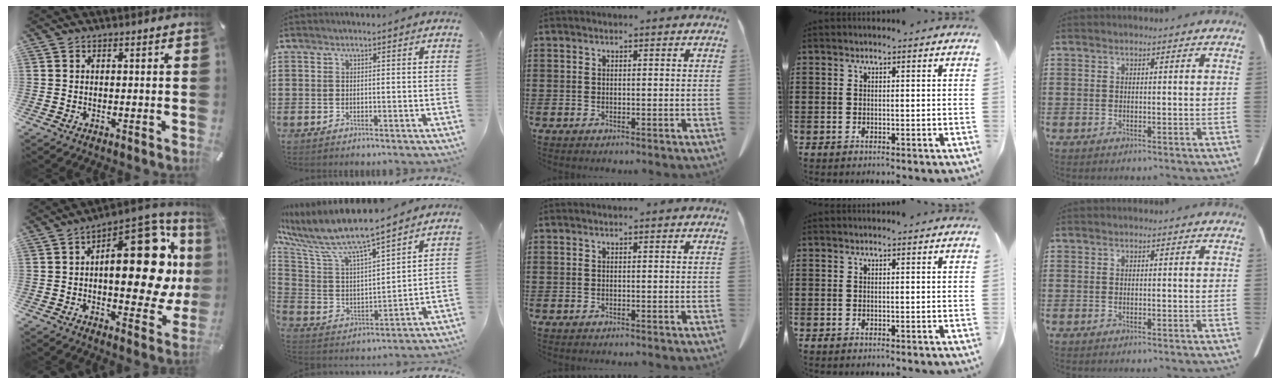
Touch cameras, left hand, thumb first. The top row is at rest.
{"thumb": {"total": 25.3, "force": [5.2, 12.1, 21.6], "torque": [-0.267, -0.050, 0.090]}, "index": {"total": 8.4, "force": [7.4, 0.9, 4.0], "torque": [-0.113, -0.054, 0.123]}}